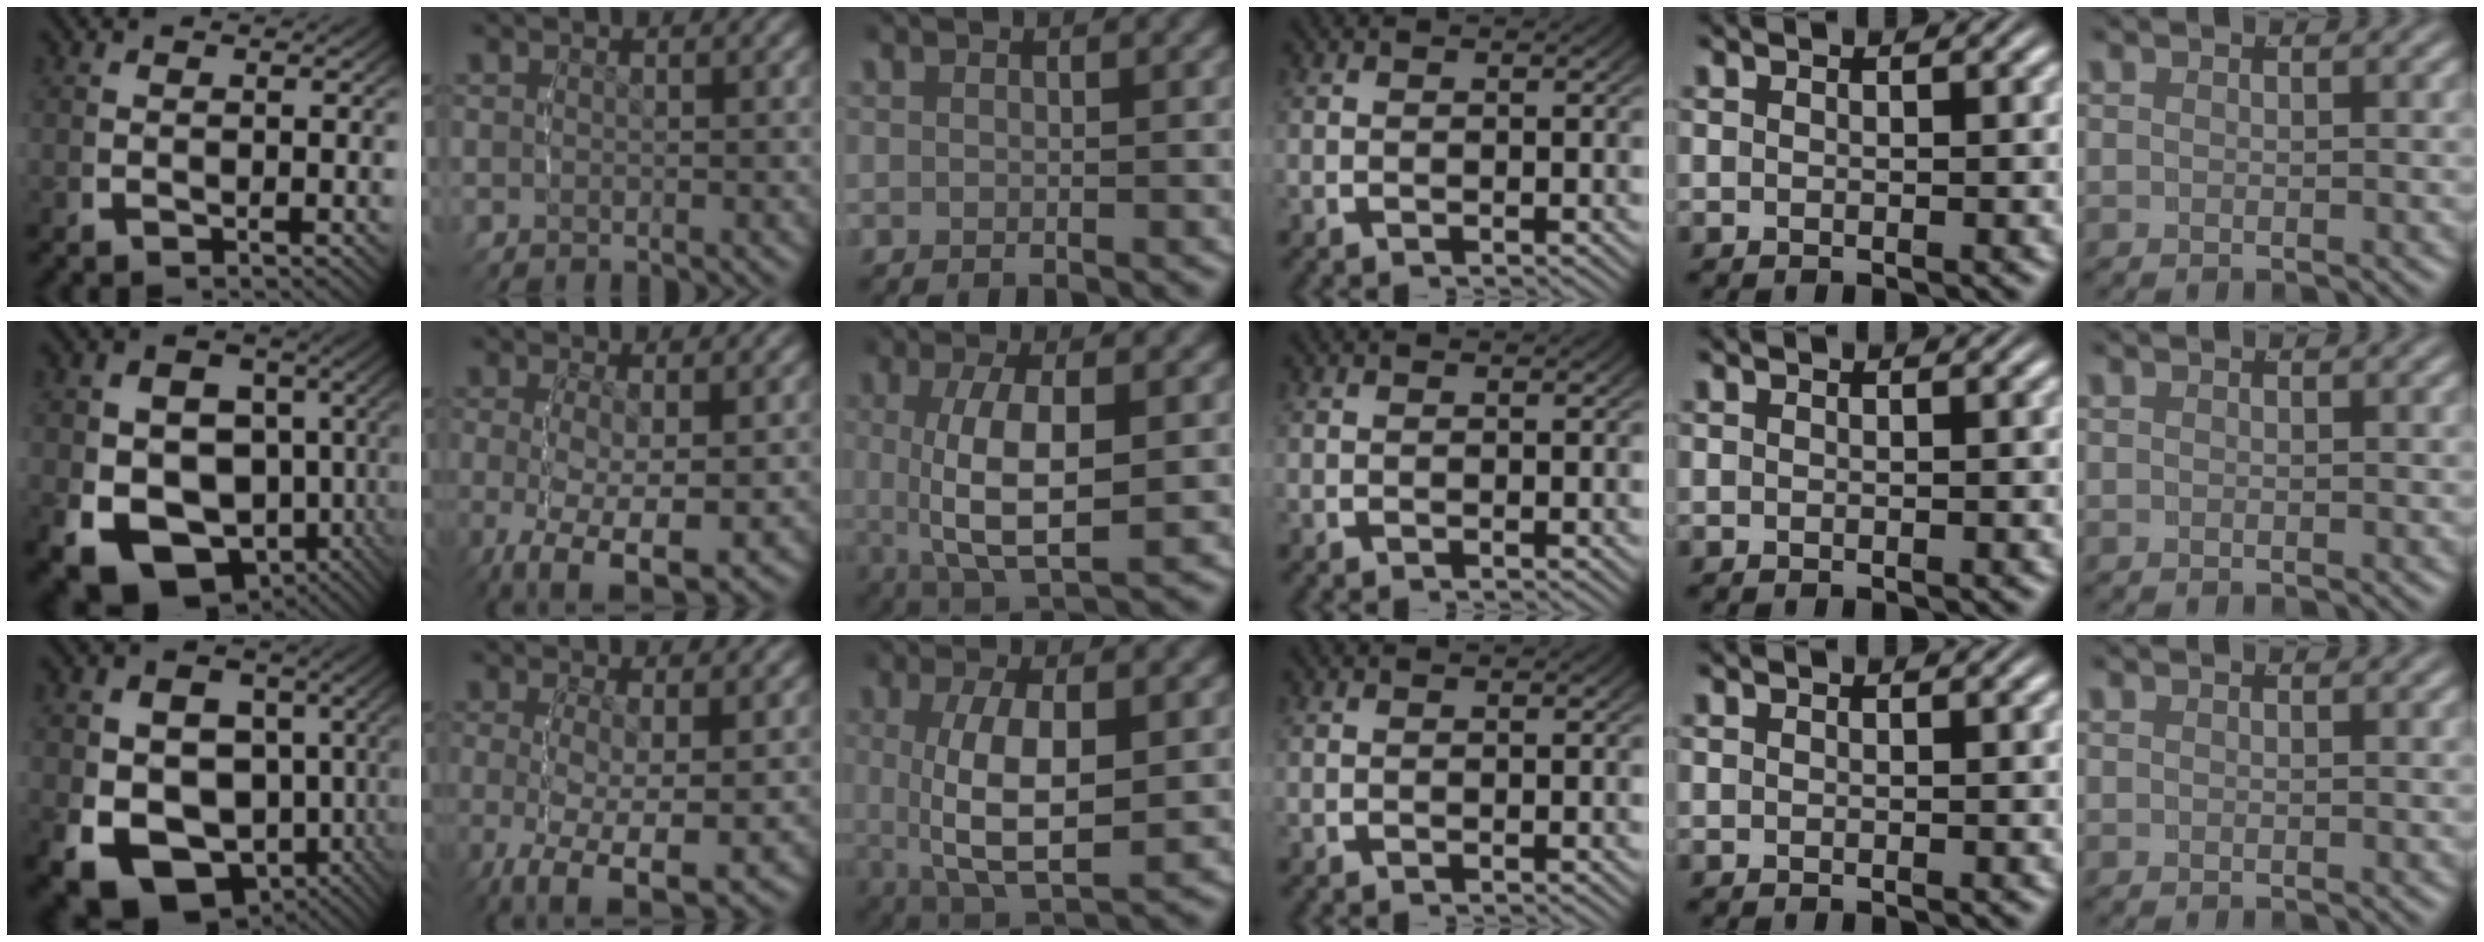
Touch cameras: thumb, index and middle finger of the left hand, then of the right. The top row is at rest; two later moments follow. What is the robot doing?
{"motion": "lift_and_place", "object": "cloth"}